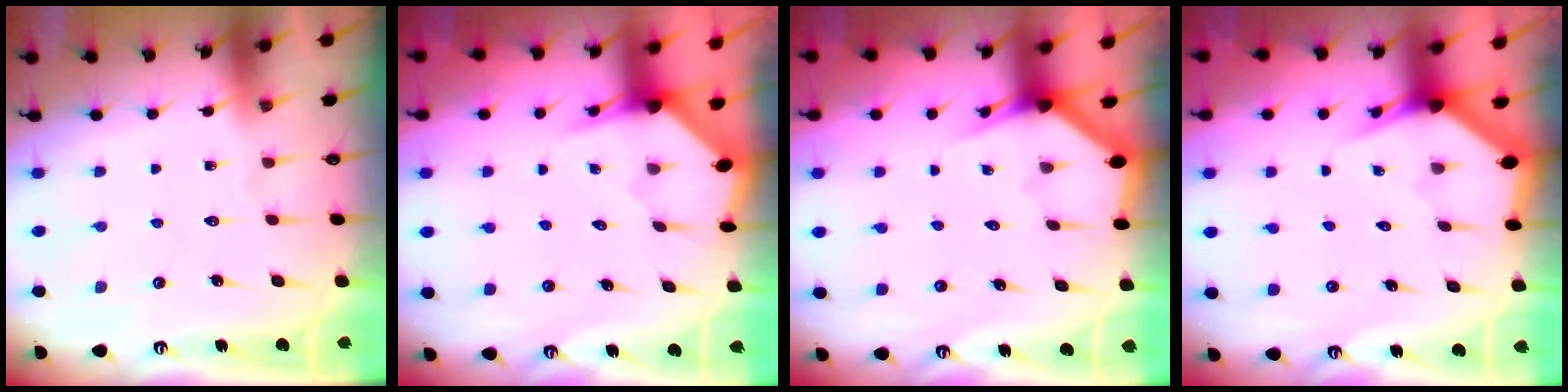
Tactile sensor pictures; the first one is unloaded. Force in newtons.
{"total": 3.3, "press": 3.3, "slide": 0.3}
{"total": 2.8, "press": 2.8, "slide": 0.1}
{"total": 2.9, "press": 2.9, "slide": 0.2}